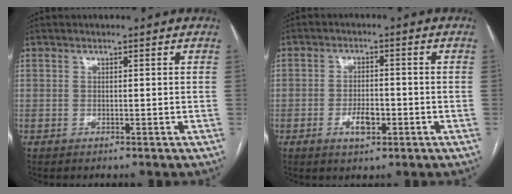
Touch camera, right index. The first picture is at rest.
{"total": 4.3, "force": [-1.7, 1.8, 3.5], "torque": [-0.062, 0.002, -0.026]}